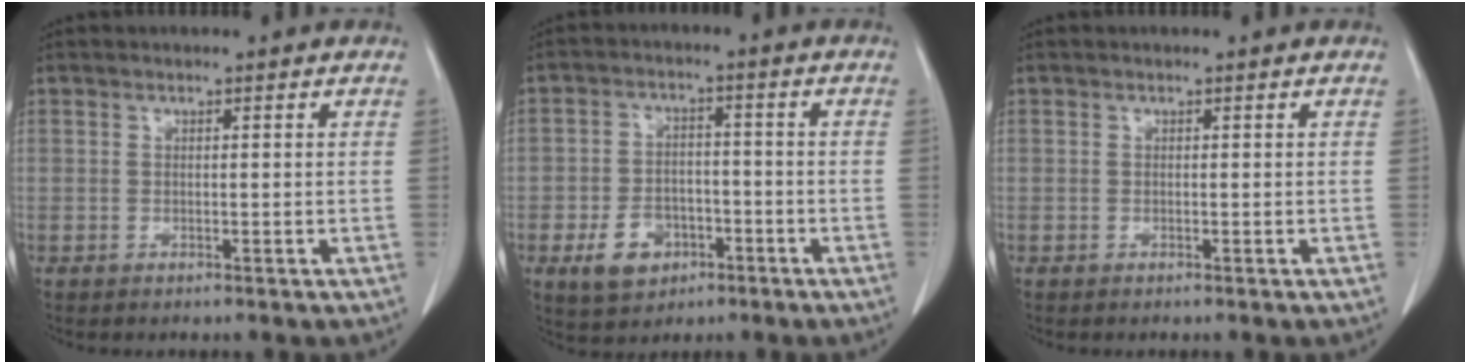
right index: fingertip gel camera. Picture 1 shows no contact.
{"total": 7.0, "force": [-3.1, 5.1, 3.7], "torque": [-0.074, 0.006, -0.042]}
{"total": 0.0}